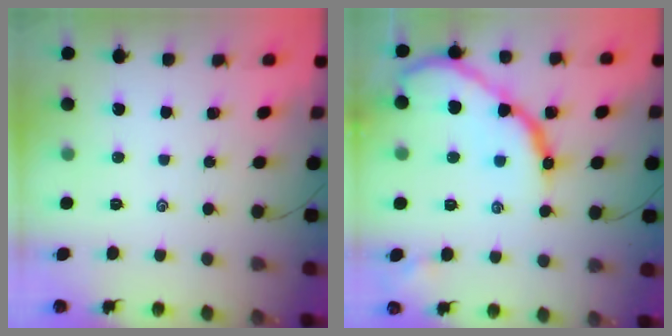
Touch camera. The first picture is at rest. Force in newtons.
{"total": 16.4, "press": 16.3, "slide": 1.8}